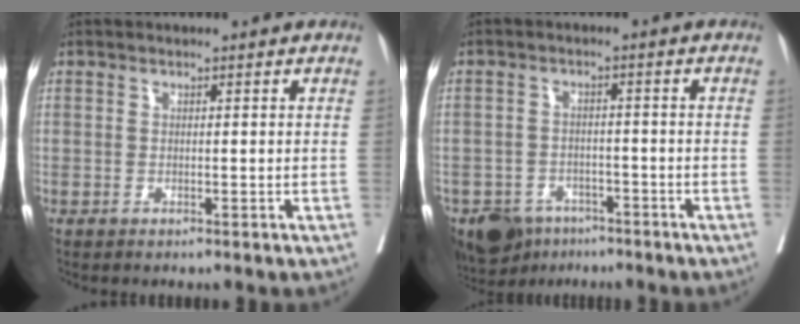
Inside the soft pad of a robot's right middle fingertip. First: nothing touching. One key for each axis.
{"total": 9.8, "fx": -7.1, "fy": 5.9, "fz": 3.3, "tx": -0.066, "ty": -0.006, "tz": -0.105}